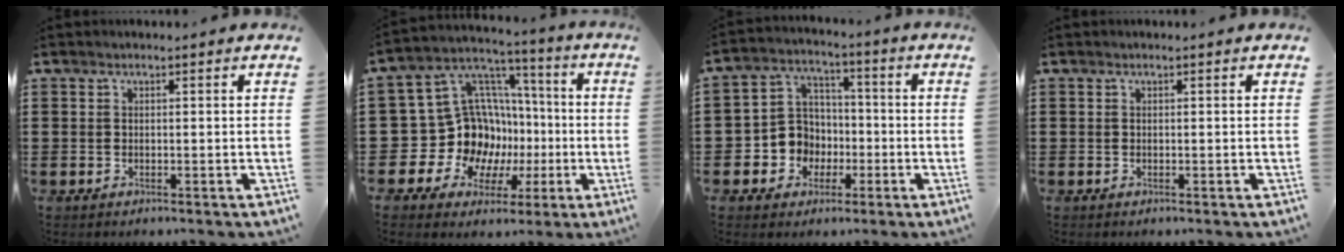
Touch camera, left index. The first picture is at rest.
{"total": 15.6, "force": [-1.8, 14.5, 5.6], "torque": [-0.154, -0.038, 0.009]}
{"total": 7.4, "force": [-1.8, 6.9, 1.9], "torque": [-0.076, 0.010, -0.036]}
{"total": 0.0}